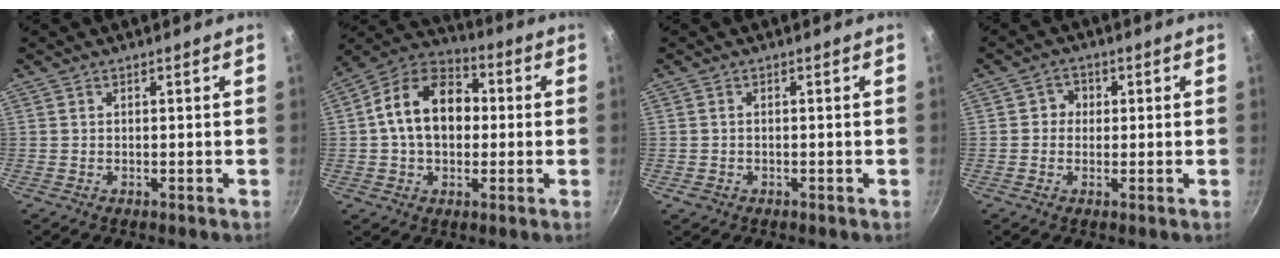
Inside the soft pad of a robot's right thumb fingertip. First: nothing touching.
{"total": 15.4, "force": [0.9, 10.9, 10.8], "torque": [-0.145, 0.032, -0.003]}
{"total": 1.2, "force": [-0.5, 0.9, 0.6], "torque": [-0.012, 0.001, -0.008]}
{"total": 3.1, "force": [0.3, 3.0, 1.0], "torque": [0.008, 0.003, -0.003]}